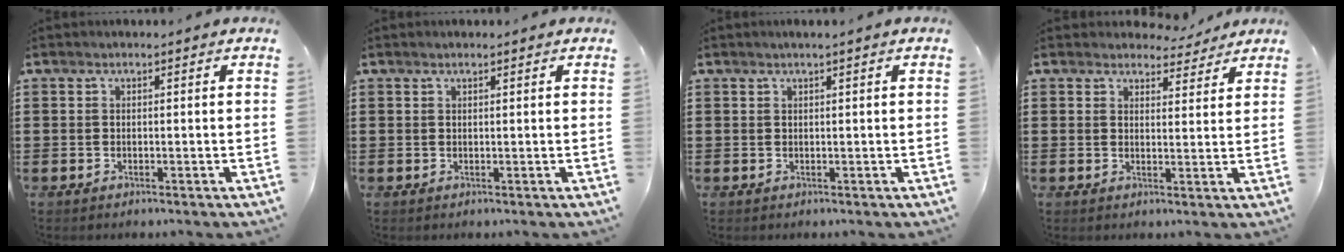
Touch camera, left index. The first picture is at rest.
{"total": 0.6, "force": [0.4, 0.1, 0.4], "torque": [-0.009, 0.000, 0.008]}
{"total": 0.7, "force": [0.4, -0.1, 0.6], "torque": [-0.010, -0.002, 0.007]}
{"total": 4.0, "force": [3.8, 1.0, 0.6], "torque": [-0.016, -0.013, 0.070]}